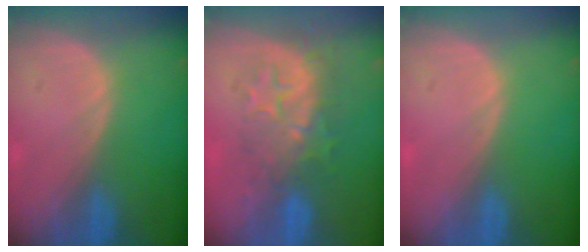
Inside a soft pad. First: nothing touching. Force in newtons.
{"total": 8.9, "press": 8.1, "slide": 3.7}
{"total": 0.0}